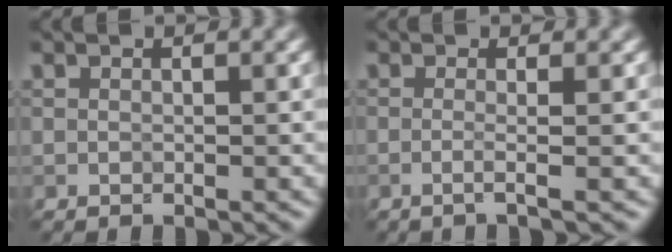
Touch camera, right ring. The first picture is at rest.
{"total": 2.1, "force": [-0.1, 0.9, 2.0], "torque": [-0.018, -0.005, -0.031]}